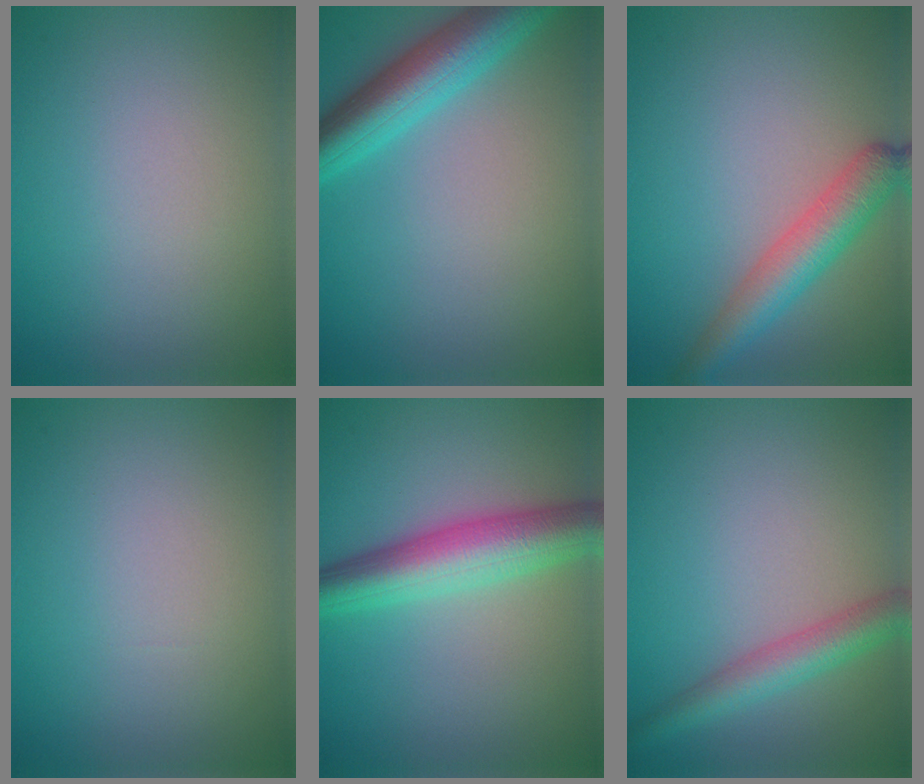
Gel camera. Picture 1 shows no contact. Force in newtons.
{"total": 6.1, "press": 6.1, "slide": 0.2}
{"total": 4.5, "press": 4.5, "slide": 0.2}
{"total": 0.0}
{"total": 6.3, "press": 6.3, "slide": 0.2}
{"total": 3.9, "press": 3.9, "slide": 0.1}